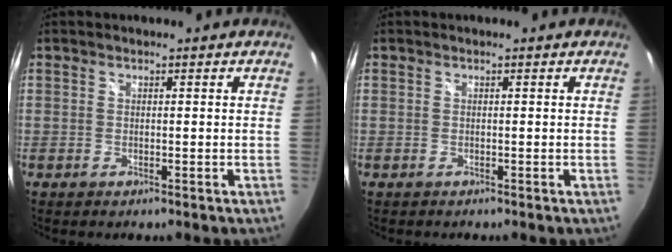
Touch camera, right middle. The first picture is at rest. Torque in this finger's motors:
{"motor_torque": [-0.21, -0.29, -0.03, -0.01]}